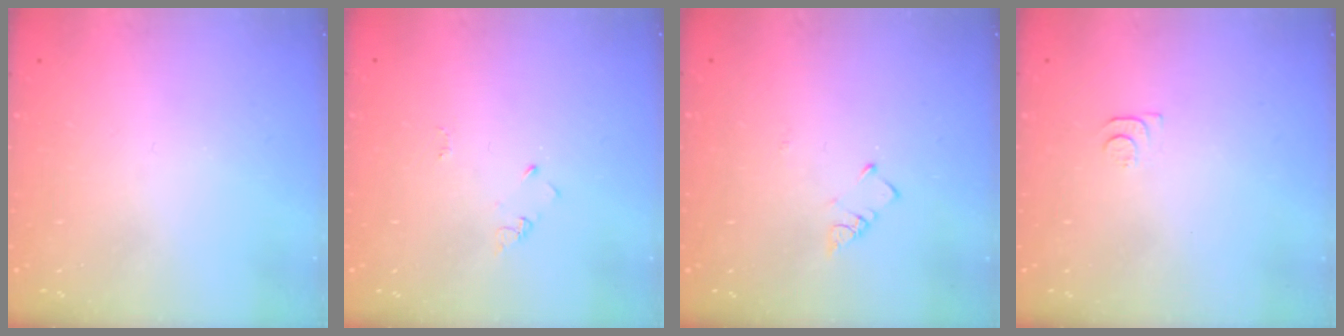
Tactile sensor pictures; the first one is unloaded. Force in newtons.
{"total": 2.9, "press": 2.9, "slide": 0.3}
{"total": 2.6, "press": 2.6, "slide": 0.5}
{"total": 7.2, "press": 7.1, "slide": 0.8}